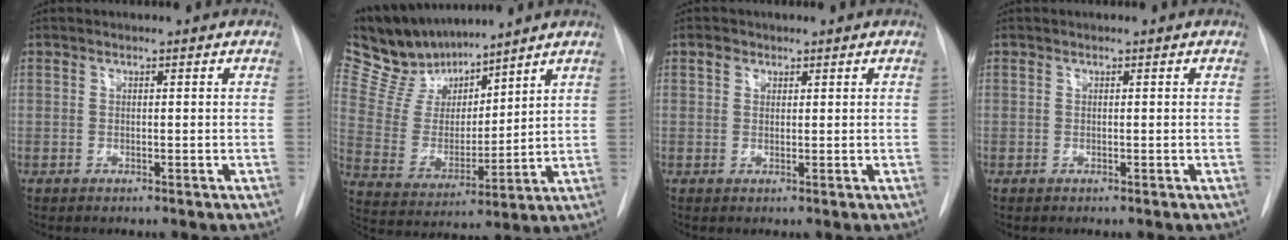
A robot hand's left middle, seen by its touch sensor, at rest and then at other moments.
{"total": 12.8, "force": [11.4, 4.2, 4.2], "torque": [-0.094, 0.015, 0.225]}
{"total": 1.4, "force": [0.8, 1.1, 0.3], "torque": [-0.002, 0.005, 0.012]}
{"total": 0.0}